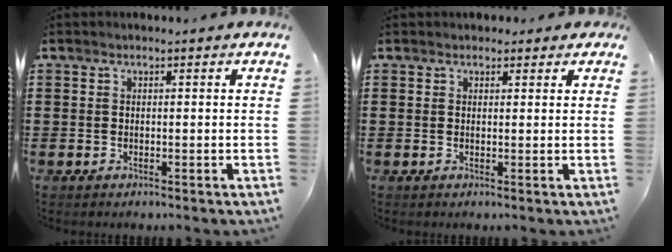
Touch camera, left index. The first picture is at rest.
{"total": 1.5, "force": [1.2, 0.9, 0.4], "torque": [-0.003, 0.003, 0.021]}